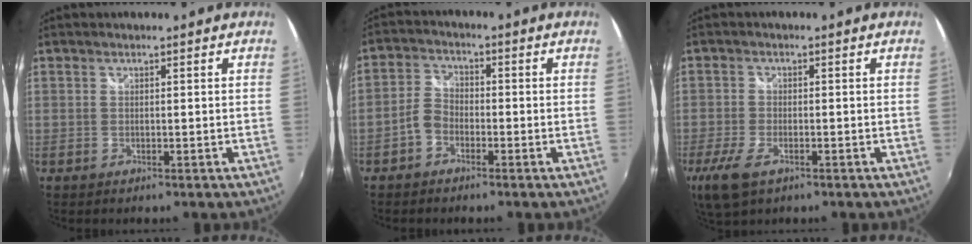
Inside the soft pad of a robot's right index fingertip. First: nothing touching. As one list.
[{"total": 3.7, "force": [-2.1, 2.5, 1.9], "torque": [-0.039, 0.013, -0.041]}, {"total": 7.2, "force": [-3.9, 3.3, 5.1], "torque": [-0.126, -0.022, -0.073]}]